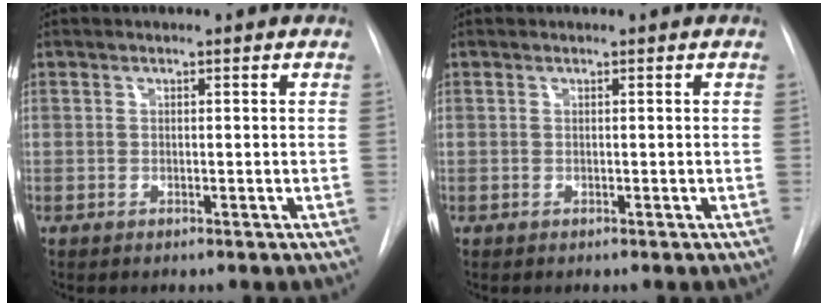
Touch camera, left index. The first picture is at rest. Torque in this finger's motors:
{"motor_torque": [0.00, 0.00, 0.00, 0.00]}